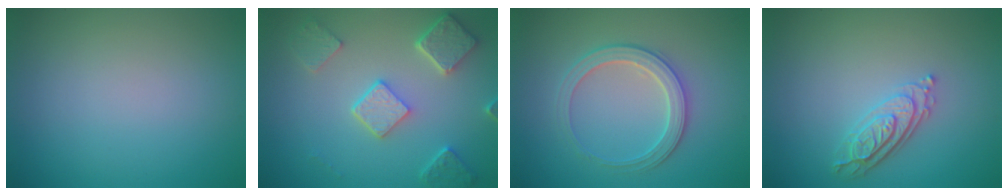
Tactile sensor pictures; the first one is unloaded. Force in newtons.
{"total": 4.8, "press": 3.8, "slide": 3.0}
{"total": 2.8, "press": 2.8, "slide": 0.3}
{"total": 3.0, "press": 2.6, "slide": 1.5}